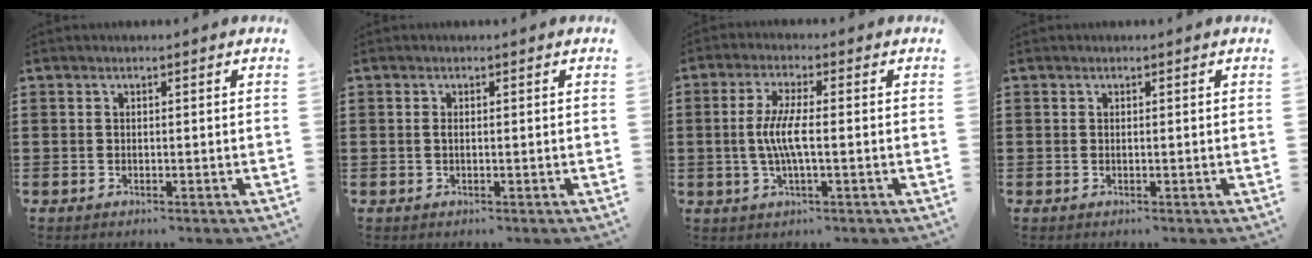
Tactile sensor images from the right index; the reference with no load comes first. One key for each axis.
{"total": 0.5, "fx": -0.1, "fy": 0.1, "fz": 0.5, "tx": -0.012, "ty": -0.003, "tz": -0.001}
{"total": 5.4, "fx": -0.6, "fy": 0.9, "fz": 5.3, "tx": -0.114, "ty": -0.007, "tz": -0.020}
{"total": 0.0}